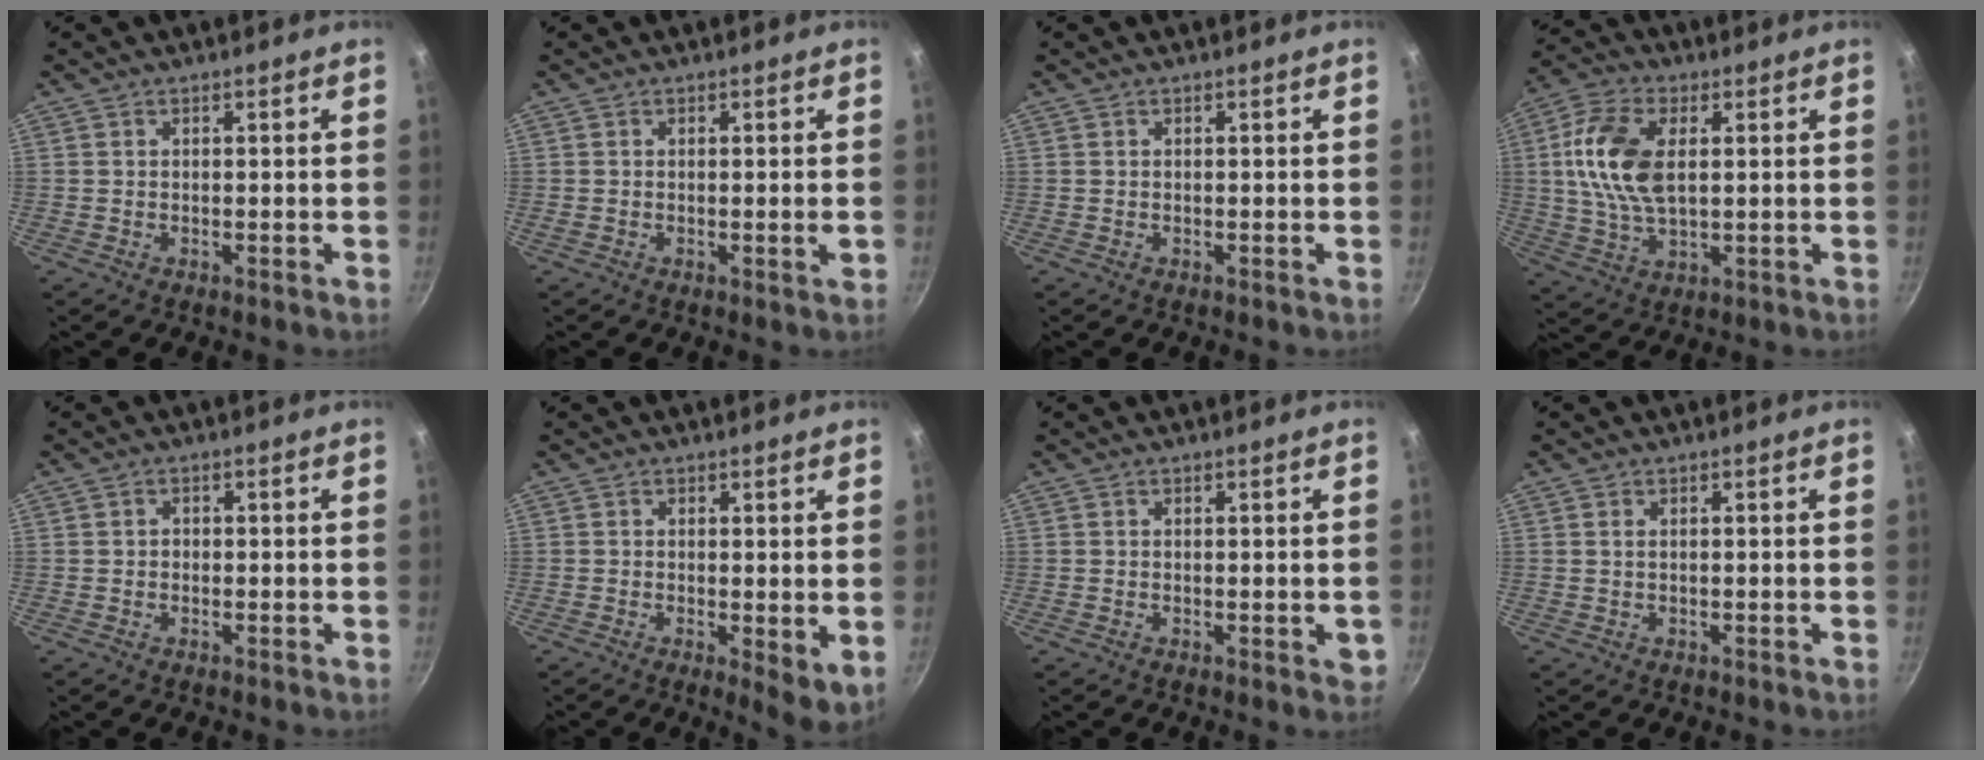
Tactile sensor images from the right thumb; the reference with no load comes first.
{"total": 1.4, "force": [-0.1, 0.1, 1.4], "torque": [-0.021, -0.002, -0.003]}
{"total": 0.0}
{"total": 13.4, "force": [2.3, 7.4, 10.9], "torque": [-0.208, 0.005, 0.038]}
{"total": 1.0, "force": [-0.2, 0.9, 0.4], "torque": [-0.004, 0.004, -0.003]}
{"total": 5.6, "force": [-0.2, 2.0, 5.2], "torque": [-0.067, -0.016, -0.001]}
{"total": 2.1, "force": [-0.2, 0.8, 1.9], "torque": [-0.017, -0.002, -0.004]}
{"total": 0.7, "force": [0.2, 0.3, 0.6], "torque": [-0.011, 0.001, 0.004]}